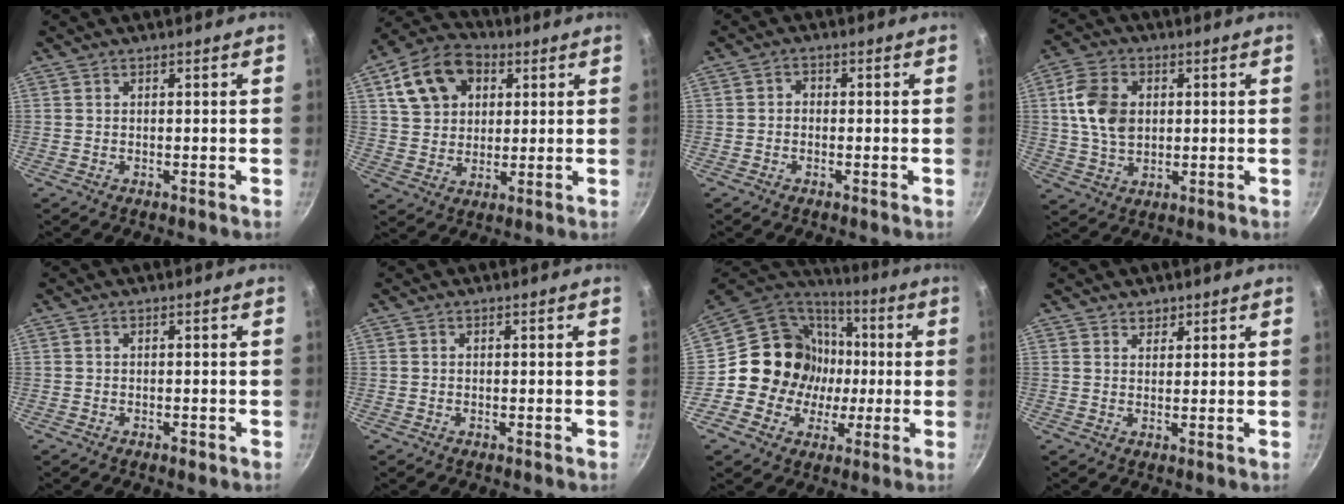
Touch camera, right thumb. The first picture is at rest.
{"total": 14.1, "force": [5.1, 10.4, 8.0], "torque": [-0.122, 0.008, 0.082]}
{"total": 1.4, "force": [-0.4, 1.2, 0.5], "torque": [-0.005, 0.005, -0.010]}
{"total": 10.3, "force": [1.7, 7.3, 7.1], "torque": [-0.117, 0.004, 0.031]}
{"total": 1.3, "force": [-0.8, 0.6, 0.8], "torque": [-0.018, 0.007, -0.011]}
{"total": 0.0}
{"total": 18.3, "force": [-0.2, 17.0, 6.8], "torque": [-0.087, 0.030, -0.002]}
{"total": 2.1, "force": [1.5, 1.4, 0.3], "torque": [0.009, -0.009, 0.022]}